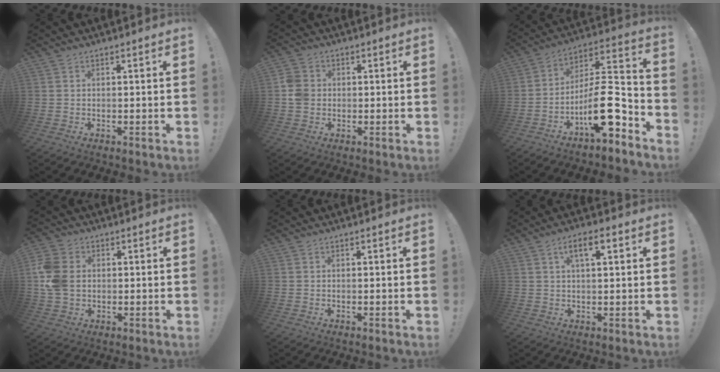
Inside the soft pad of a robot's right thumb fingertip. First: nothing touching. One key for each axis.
{"total": 5.7, "fx": -0.2, "fy": 5.1, "fz": 2.7, "tx": -0.053, "ty": 0.013, "tz": -0.002}
{"total": 16.7, "fx": -6.9, "fy": 5.7, "fz": 14.1, "tx": -0.242, "ty": 0.034, "tz": -0.110}
{"total": 10.7, "fx": 0.6, "fy": 8.3, "fz": 6.7, "tx": -0.149, "ty": 0.003, "tz": 0.013}
{"total": 0.0}
{"total": 6.2, "fx": 2.4, "fy": 2.1, "fz": 5.3, "tx": -0.084, "ty": -0.001, "tz": 0.035}